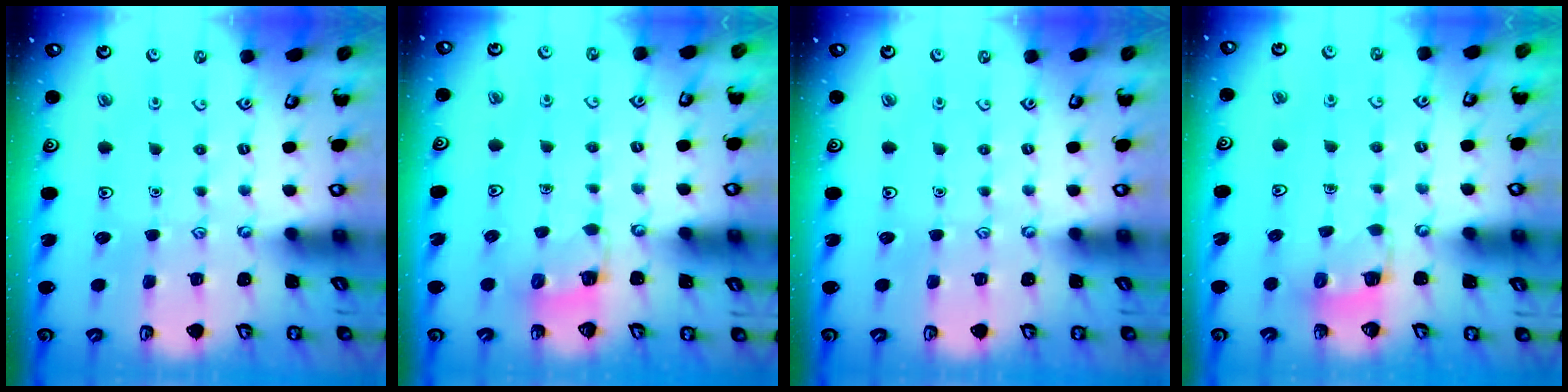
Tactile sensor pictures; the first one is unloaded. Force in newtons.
{"total": 4.1, "press": 4.1, "slide": 0.2}
{"total": 0.0}
{"total": 2.8, "press": 2.8, "slide": 0.2}